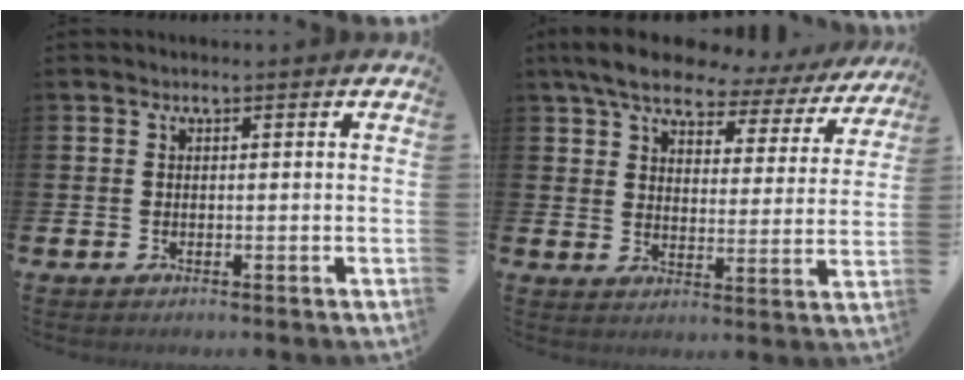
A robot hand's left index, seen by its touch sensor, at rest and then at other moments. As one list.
[{"total": 6.8, "force": [5.8, 2.3, 2.8], "torque": [-0.075, -0.034, 0.094]}]